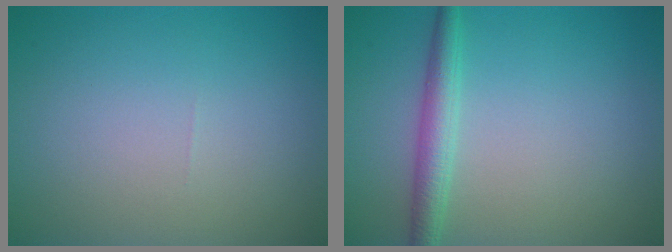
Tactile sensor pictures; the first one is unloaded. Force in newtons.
{"total": 2.6, "press": 2.6, "slide": 0.0}